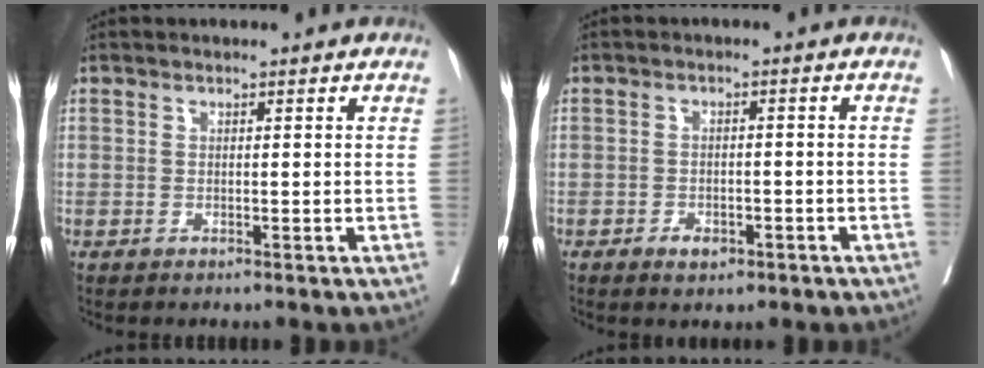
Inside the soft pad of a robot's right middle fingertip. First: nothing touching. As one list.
[{"total": 3.1, "force": [-1.7, 1.9, 1.7], "torque": [-0.025, 0.004, -0.014]}]